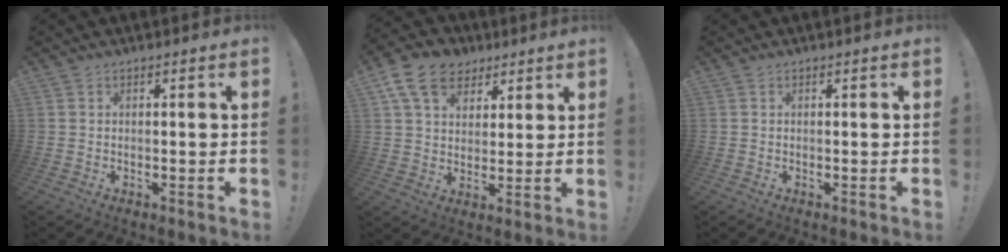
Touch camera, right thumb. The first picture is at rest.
{"total": 14.3, "force": [7.1, 10.4, 6.8], "torque": [-0.106, -0.029, 0.139]}
{"total": 0.0}